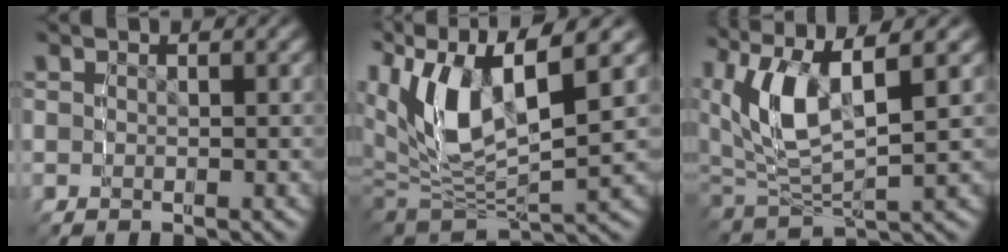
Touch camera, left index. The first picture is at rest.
{"total": 11.3, "force": [0.8, 7.4, 8.4], "torque": [-0.196, -0.021, 0.020]}
{"total": 7.2, "force": [1.5, 4.2, 5.7], "torque": [-0.141, -0.009, 0.028]}